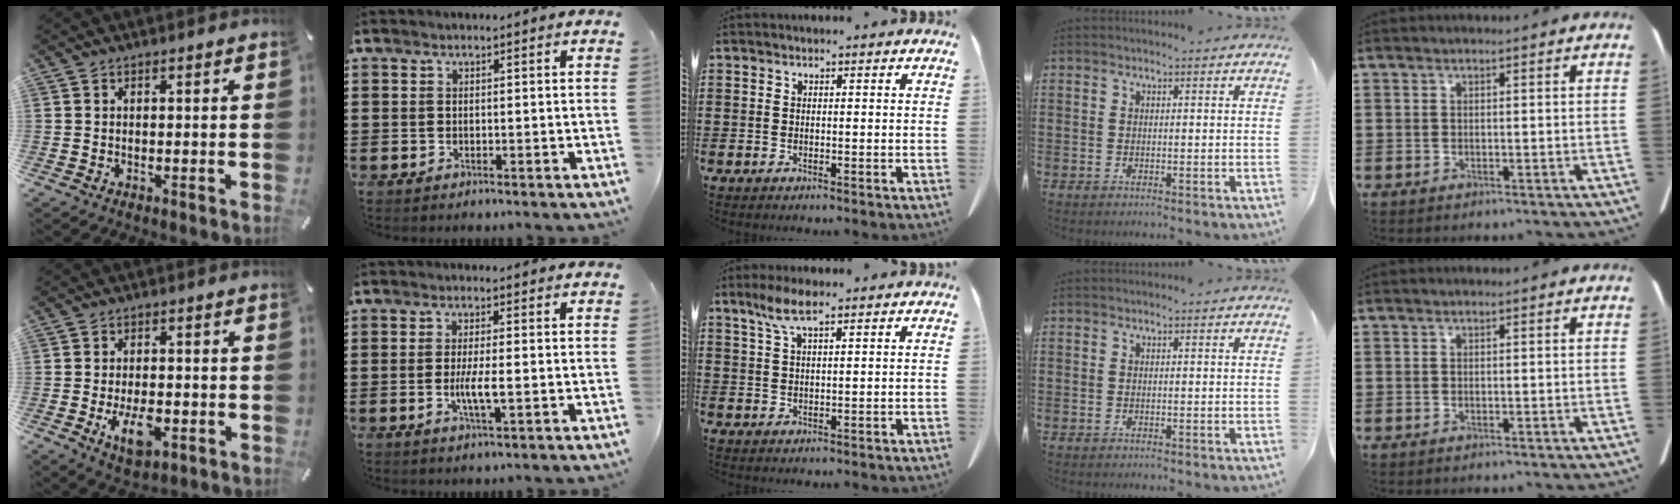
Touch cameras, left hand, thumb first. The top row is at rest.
{"thumb": {"total": 7.3, "force": [-2.4, 3.9, 5.7], "torque": [-0.106, -0.004, -0.046]}, "index": {"total": 4.1, "force": [-0.8, 0.6, 4.0], "torque": [-0.075, -0.005, -0.017]}, "middle": {"total": 5.0, "force": [2.9, 1.1, 3.8], "torque": [-0.082, 0.005, 0.052]}}